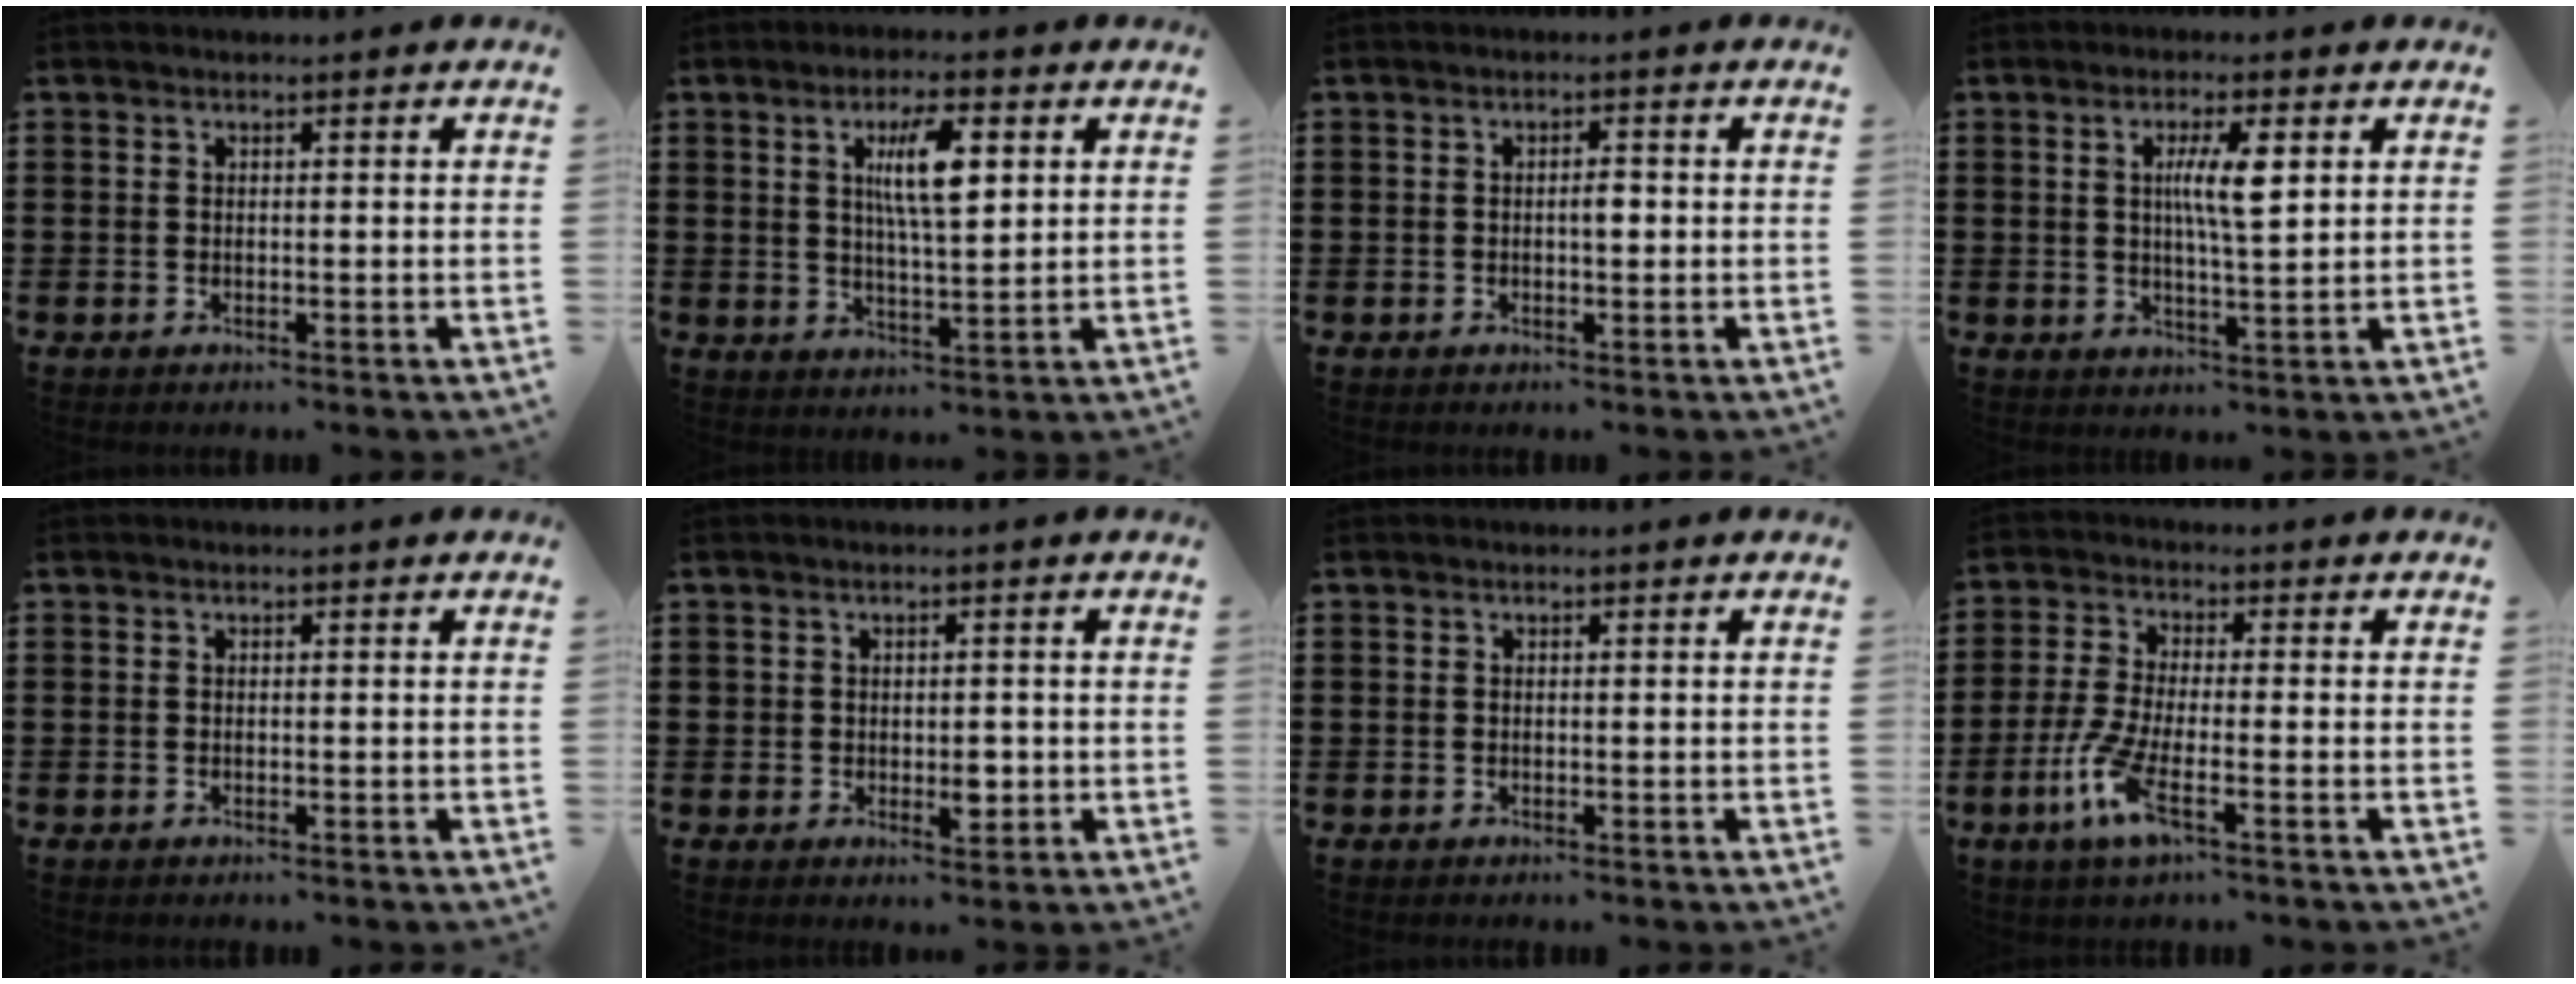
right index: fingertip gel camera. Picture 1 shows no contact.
{"total": 7.6, "force": [2.4, 2.1, 6.9], "torque": [-0.131, 0.007, 0.036]}
{"total": 1.4, "force": [-0.1, 0.5, 1.3], "torque": [-0.024, 0.001, -0.002]}
{"total": 5.8, "force": [1.5, 1.0, 5.5], "torque": [-0.111, 0.006, 0.021]}
{"total": 0.0}
{"total": 2.8, "force": [-0.3, 1.7, 2.2], "torque": [-0.035, 0.000, -0.007]}
{"total": 0.0}
{"total": 6.8, "force": [-3.2, 1.6, 5.7], "torque": [-0.135, -0.014, -0.065]}